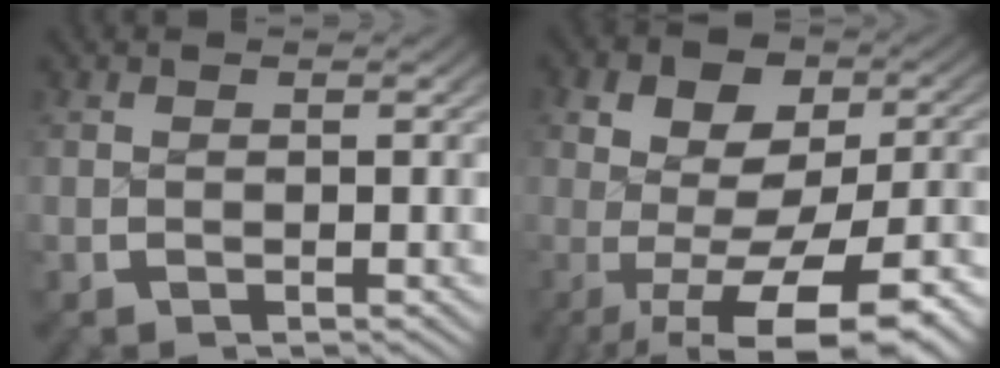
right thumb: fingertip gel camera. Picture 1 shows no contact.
{"total": 12.0, "force": [-2.9, 6.9, 9.4], "torque": [-0.161, -0.049, -0.022]}